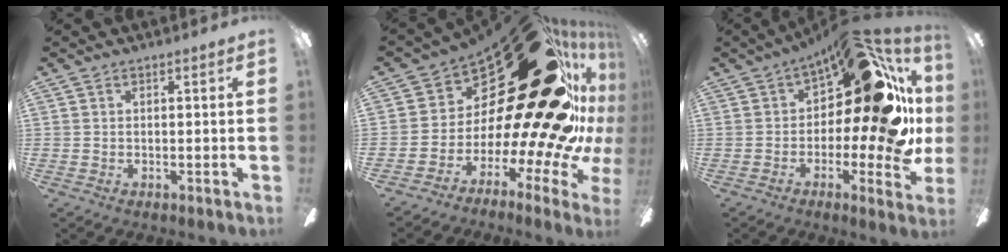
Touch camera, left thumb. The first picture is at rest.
{"total": 38.1, "force": [15.1, 16.8, 30.7], "torque": [-0.380, -0.152, 0.325]}
{"total": 21.0, "force": [4.7, 9.1, 18.3], "torque": [-0.246, -0.024, 0.075]}